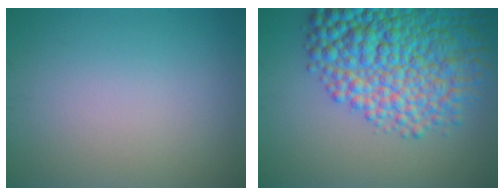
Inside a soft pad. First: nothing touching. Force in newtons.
{"total": 11.4, "press": 11.4, "slide": 0.3}